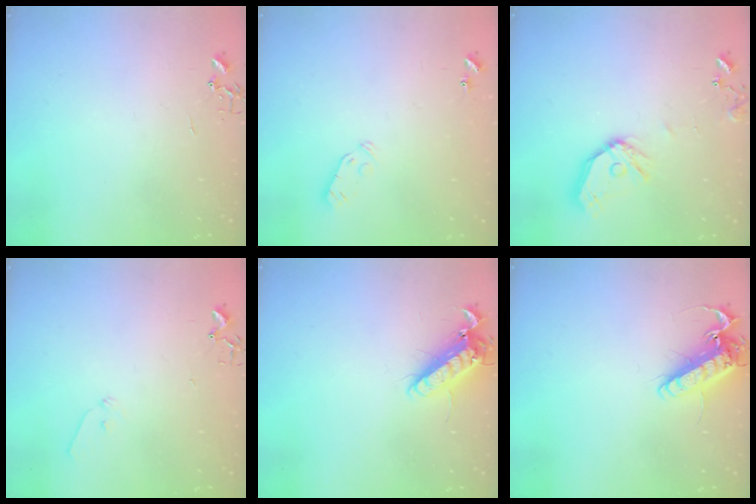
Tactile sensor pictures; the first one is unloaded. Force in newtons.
{"total": 3.5, "press": 3.5, "slide": 0.4}
{"total": 12.8, "press": 12.7, "slide": 1.8}
{"total": 6.3, "press": 6.3, "slide": 0.7}
{"total": 12.5, "press": 12.3, "slide": 2.1}
{"total": 14.8, "press": 14.6, "slide": 2.4}